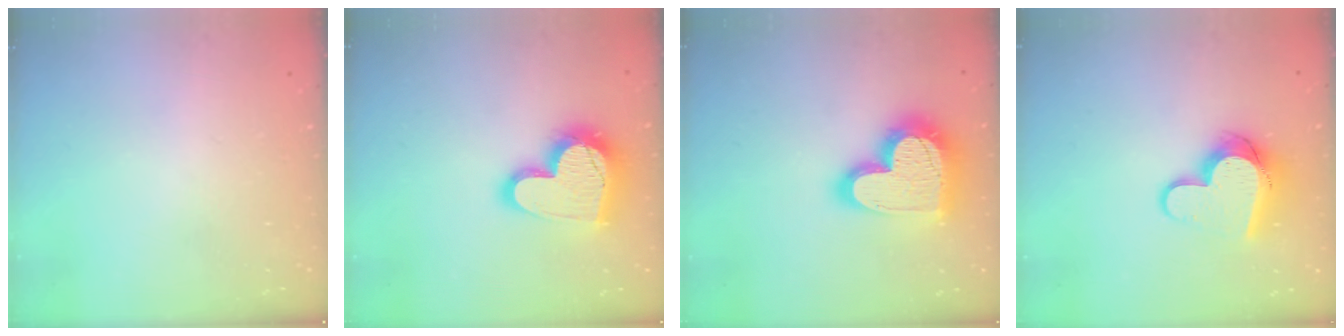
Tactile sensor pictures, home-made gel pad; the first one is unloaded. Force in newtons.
{"total": 18.5, "press": 18.4, "slide": 1.6}
{"total": 23.3, "press": 23.2, "slide": 1.9}
{"total": 12.7, "press": 12.7, "slide": 1.4}